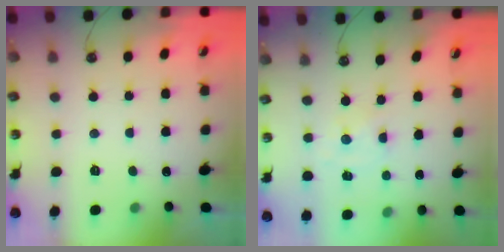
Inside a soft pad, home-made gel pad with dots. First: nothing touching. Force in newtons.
{"total": 0.0}